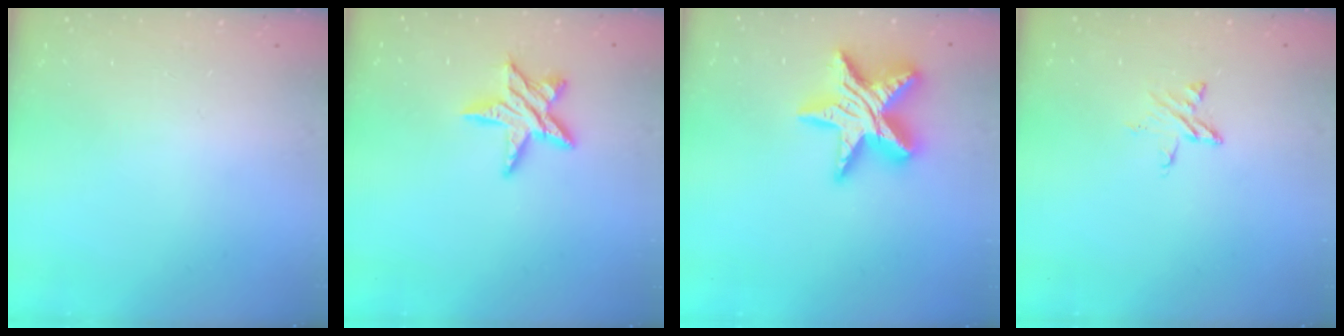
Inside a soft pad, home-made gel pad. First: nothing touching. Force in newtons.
{"total": 10.4, "press": 10.4, "slide": 0.5}
{"total": 18.5, "press": 18.4, "slide": 1.2}
{"total": 3.9, "press": 3.9, "slide": 0.3}